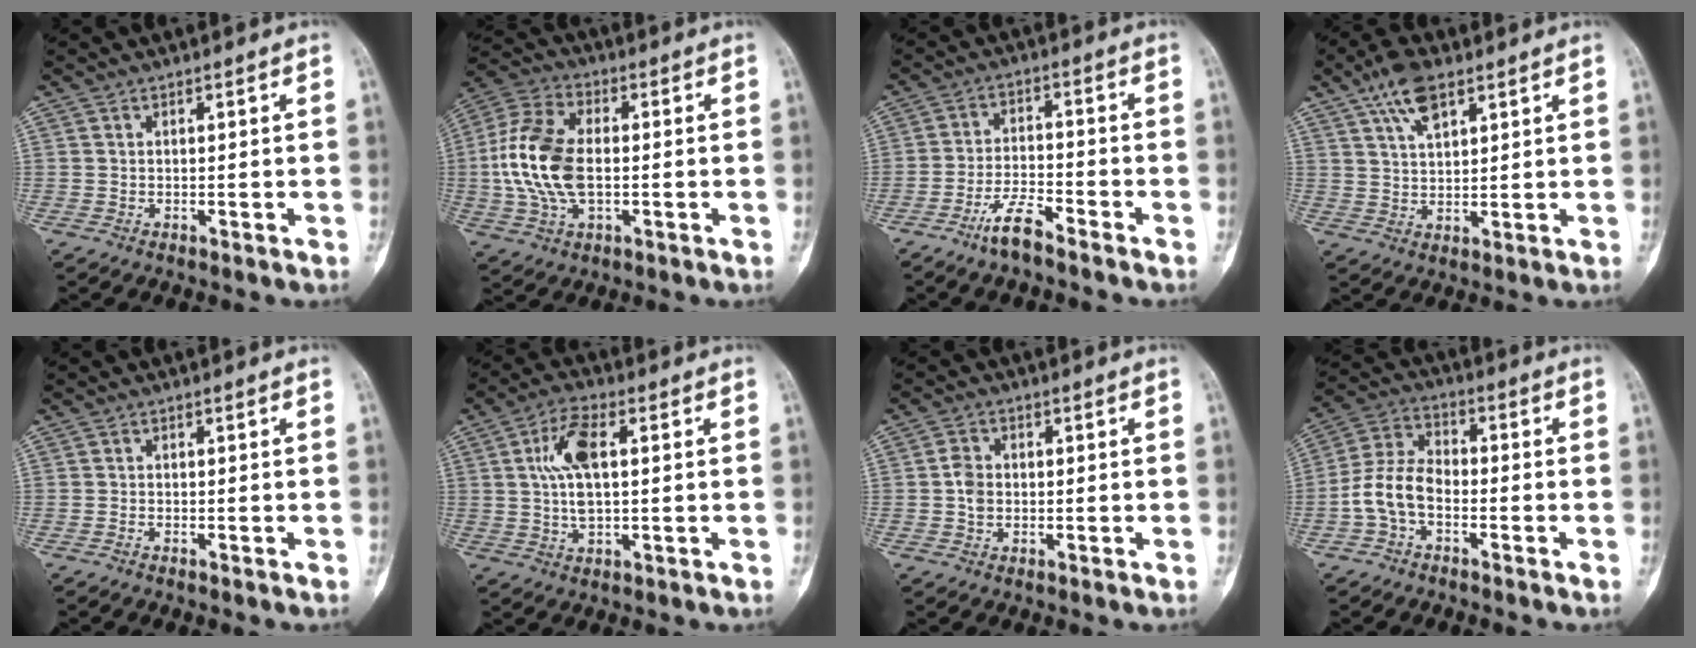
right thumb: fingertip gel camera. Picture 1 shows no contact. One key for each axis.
{"total": 15.1, "fx": -0.6, "fy": 8.7, "fz": 12.3, "tx": -0.257, "ty": 0.017, "tz": -0.015}
{"total": 6.2, "fx": -4.7, "fy": 1.3, "fz": 3.9, "tx": -0.081, "ty": 0.025, "tz": -0.091}
{"total": 7.8, "fx": 4.5, "fy": 3.6, "fz": 5.3, "tx": -0.084, "ty": -0.012, "tz": 0.082}
{"total": 0.0}
{"total": 8.6, "fx": 1.4, "fy": 3.7, "fz": 7.6, "tx": -0.154, "ty": 0.009, "tz": 0.024}
{"total": 3.1, "fx": -0.3, "fy": 2.5, "fz": 1.8, "tx": -0.027, "ty": 0.008, "tz": -0.012}
{"total": 8.3, "fx": -2.7, "fy": 5.1, "fz": 6.0, "tx": -0.115, "ty": 0.035, "tz": -0.064}